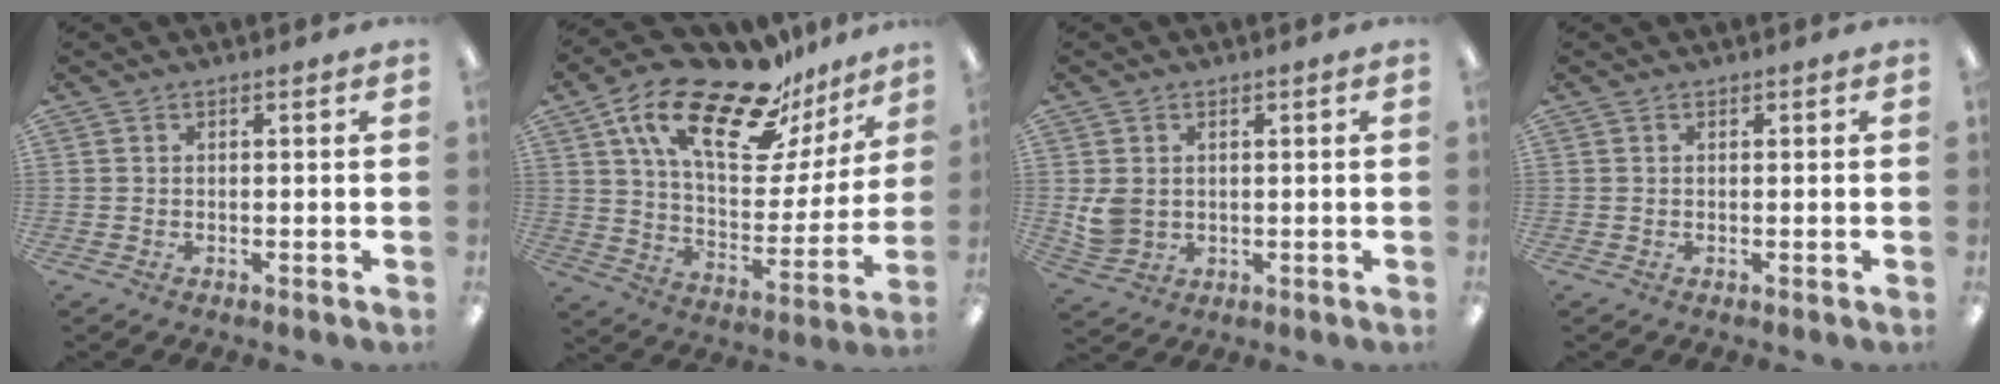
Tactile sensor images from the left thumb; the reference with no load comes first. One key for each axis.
{"total": 22.7, "fx": 16.3, "fy": 8.5, "fz": 13.3, "tx": -0.226, "ty": -0.101, "tz": 0.278}
{"total": 5.1, "fx": 1.1, "fy": 4.4, "fz": 2.5, "tx": -0.048, "ty": 0.005, "tz": 0.025}
{"total": 0.0}